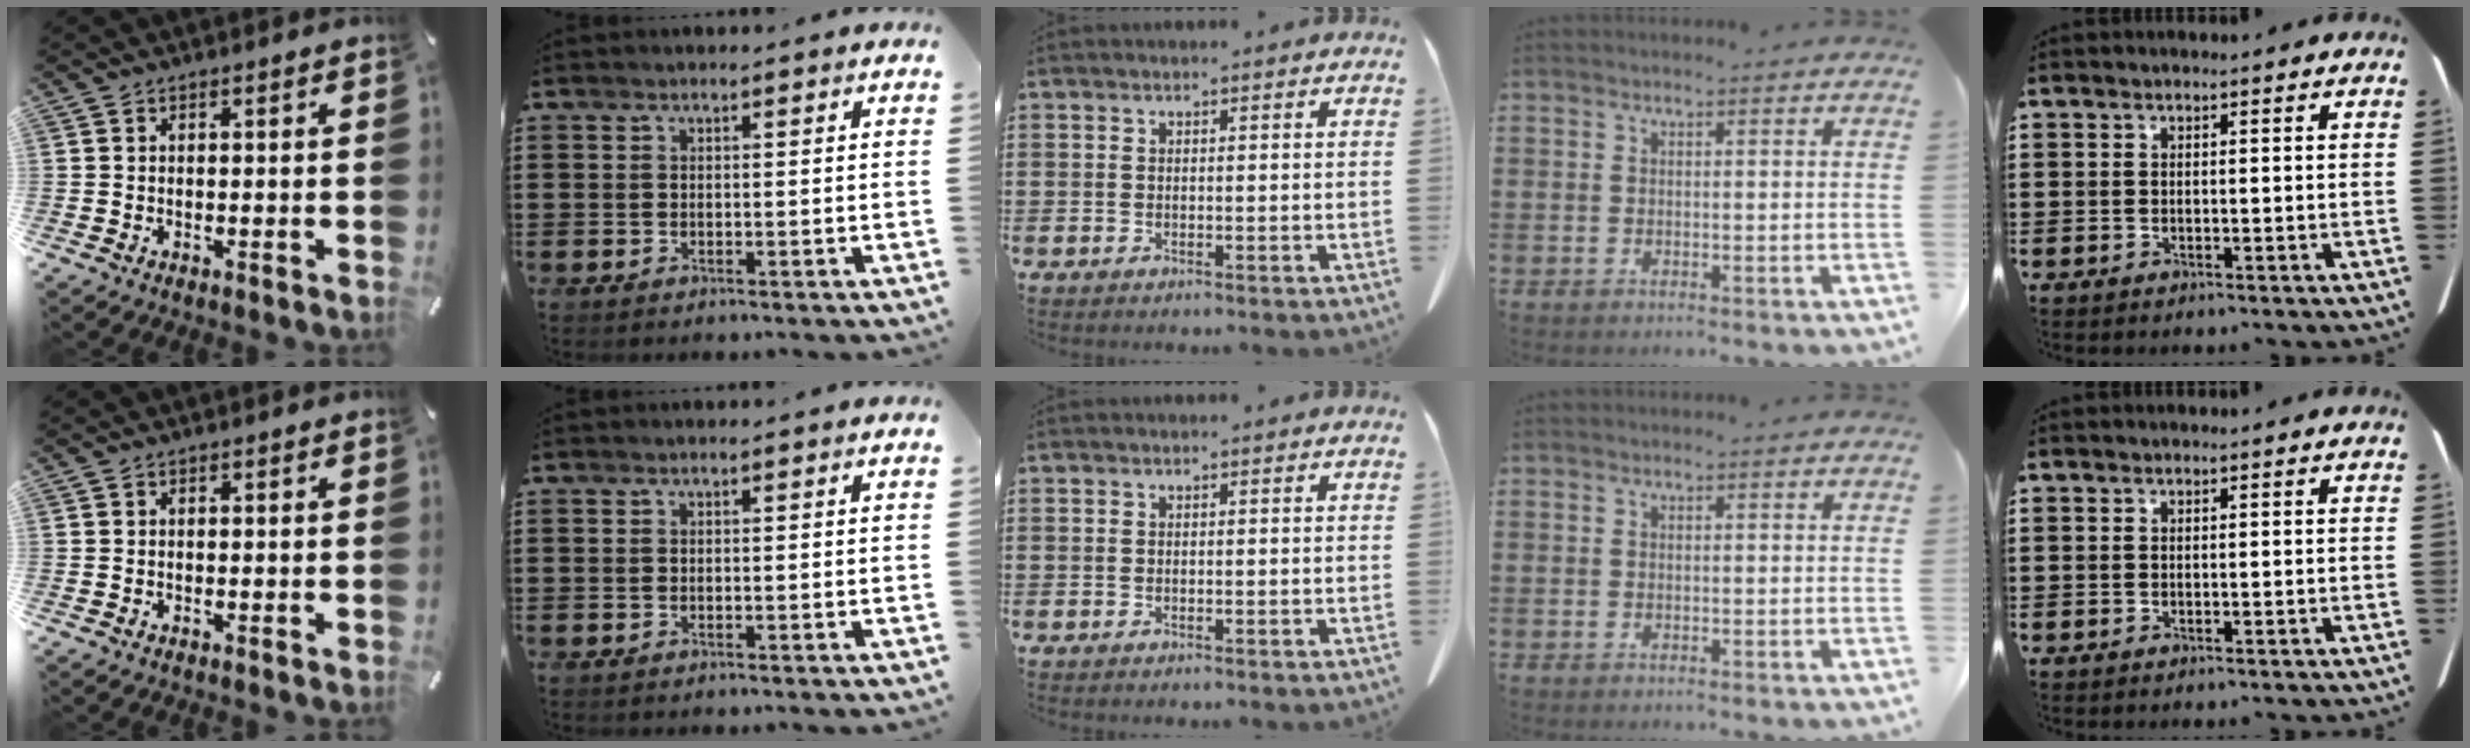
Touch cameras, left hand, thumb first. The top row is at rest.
{}